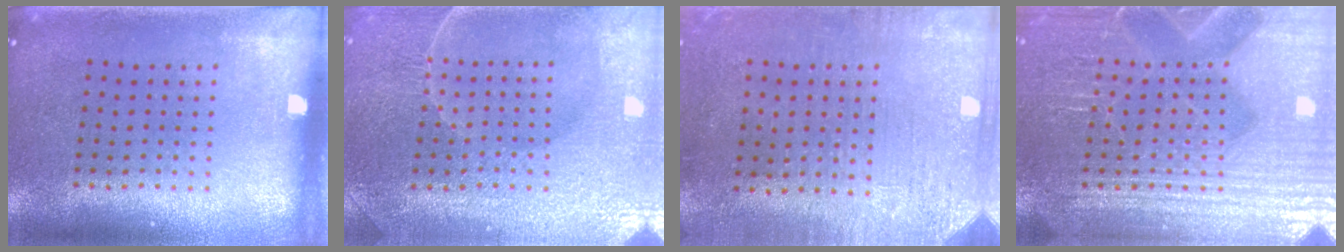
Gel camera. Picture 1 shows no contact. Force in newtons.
{"total": 4.1, "press": 3.9, "slide": 1.1}
{"total": 3.1, "press": 2.5, "slide": 1.8}
{"total": 4.8, "press": 4.7, "slide": 0.6}